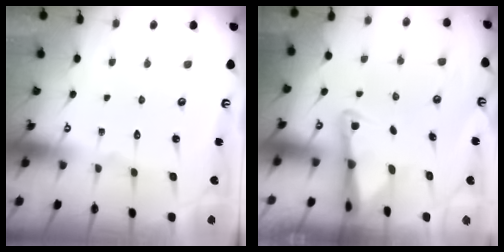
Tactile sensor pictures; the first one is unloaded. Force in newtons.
{"total": 2.6, "press": 2.5, "slide": 0.4}